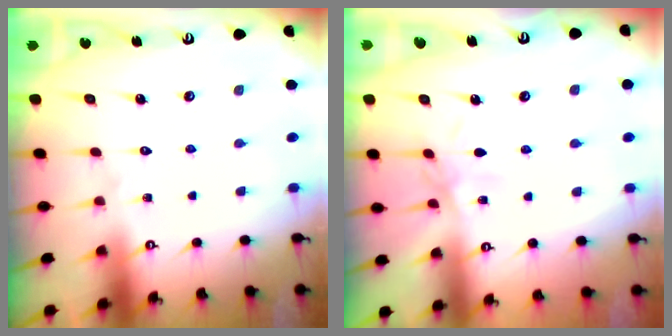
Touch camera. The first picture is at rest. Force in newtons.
{"total": 2.4, "press": 2.3, "slide": 0.4}